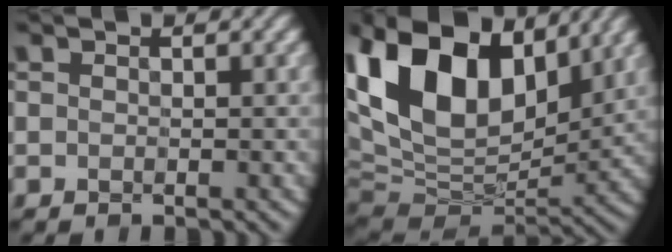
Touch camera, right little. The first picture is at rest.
{"total": 15.7, "force": [6.0, 9.6, 10.9], "torque": [-0.238, 0.037, 0.103]}